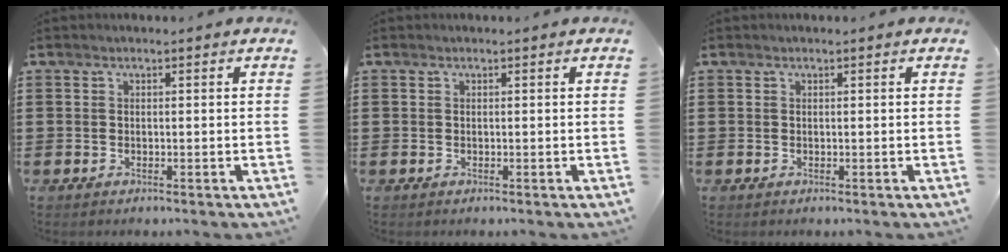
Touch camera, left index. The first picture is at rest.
{"total": 0.0}
{"total": 0.0}